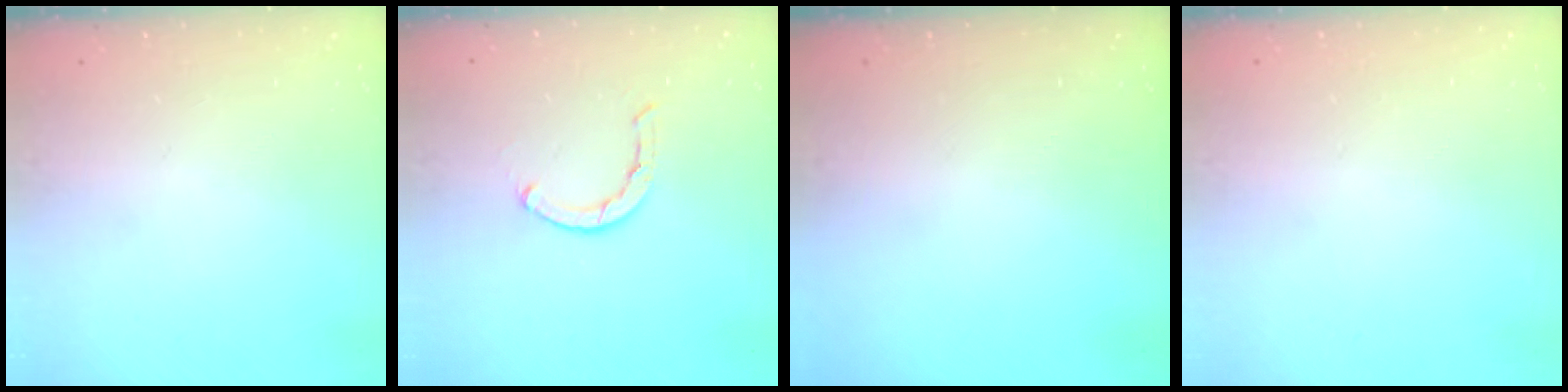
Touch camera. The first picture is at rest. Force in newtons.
{"total": 2.1, "press": 2.1, "slide": 0.2}
{"total": 0.0}
{"total": 2.6, "press": 2.6, "slide": 0.2}